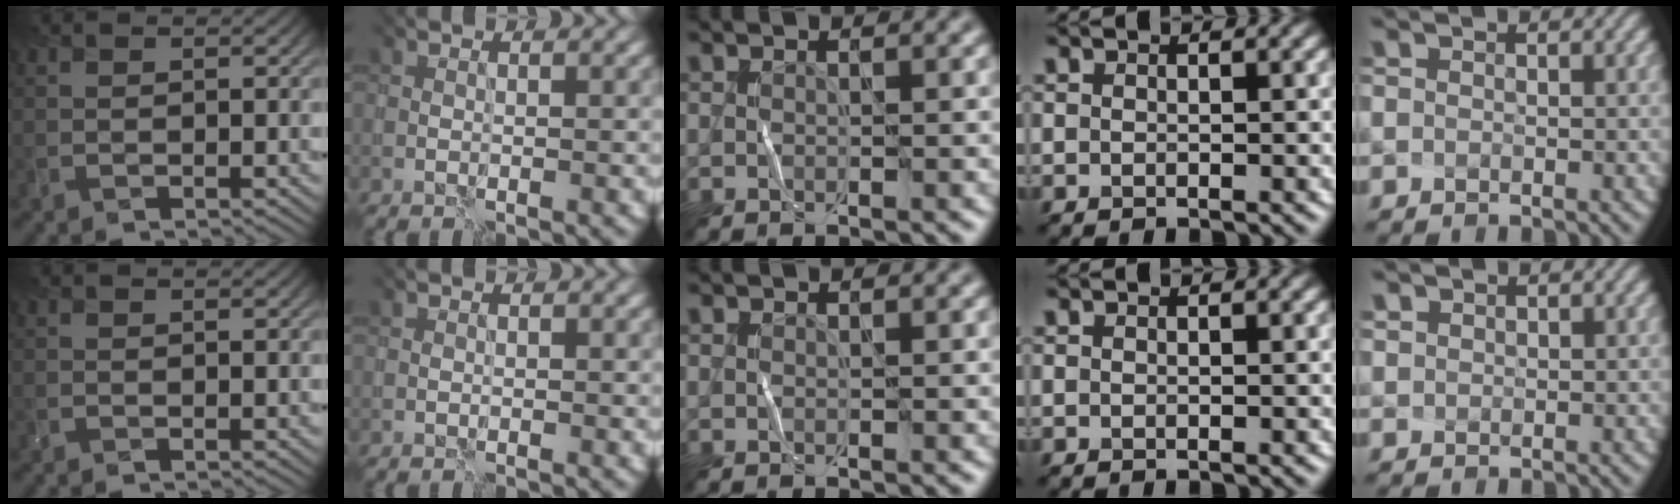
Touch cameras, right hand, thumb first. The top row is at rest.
{"middle": {"total": 0.8, "force": [0.1, -0.4, -0.7], "torque": [0.011, 0.003, 0.001]}, "little": {"total": 1.3, "force": [1.1, 0.7, 0.2], "torque": [0.002, 0.014, 0.012]}}